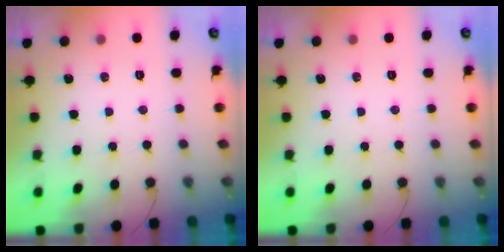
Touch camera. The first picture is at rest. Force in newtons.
{"total": 0.0}